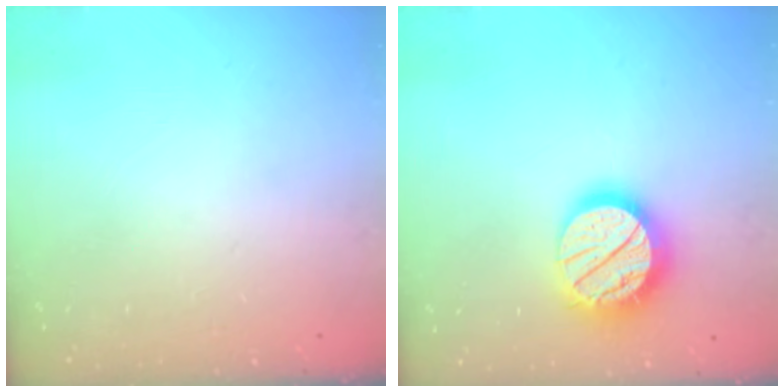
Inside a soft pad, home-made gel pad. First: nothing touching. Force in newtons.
{"total": 20.0, "press": 20.0, "slide": 1.5}